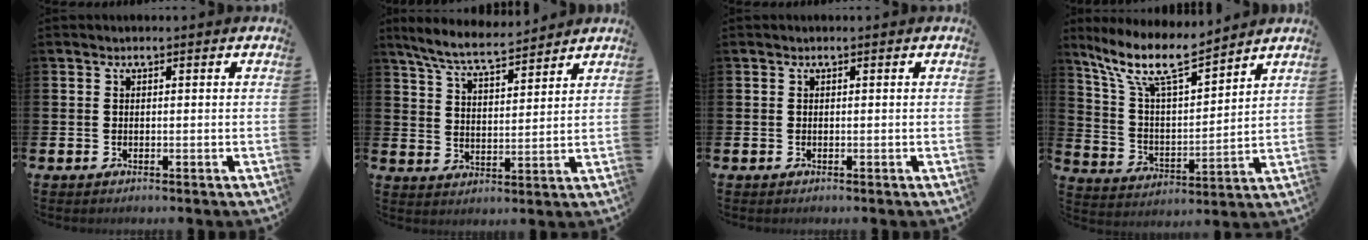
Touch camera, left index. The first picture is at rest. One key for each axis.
{"total": 7.0, "fx": 6.5, "fy": 0.7, "fz": 2.5, "tx": -0.076, "ty": -0.030, "tz": 0.116}
{"total": 0.0}
{"total": 10.6, "fx": 8.9, "fy": 2.0, "fz": 5.4, "tx": -0.142, "ty": -0.044, "tz": 0.157}